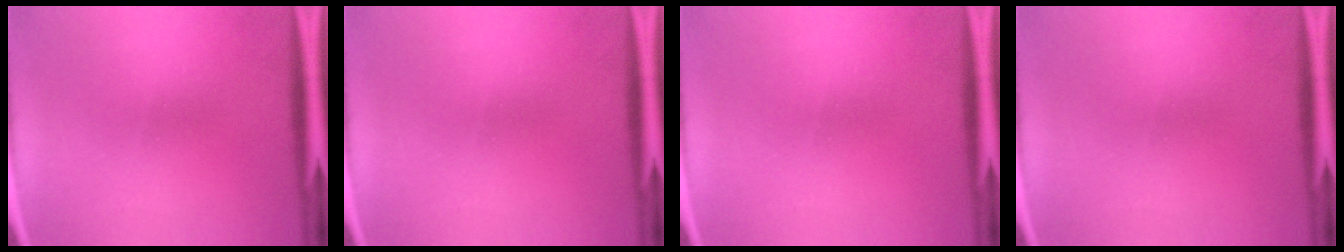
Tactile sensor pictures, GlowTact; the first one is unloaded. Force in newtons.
{"total": 0.0}
{"total": 0.0}
{"total": 0.0}